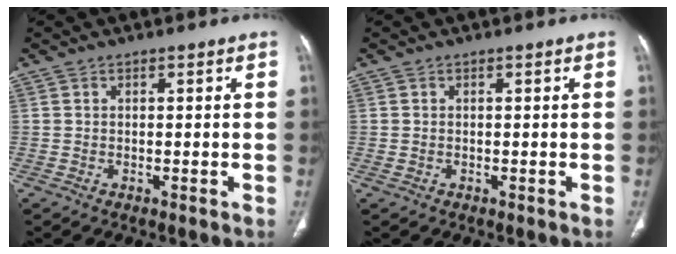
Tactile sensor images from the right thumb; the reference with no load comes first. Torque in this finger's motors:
{"motor_torque": [1.66, 1.85, -0.26, 0.14, 0.04]}